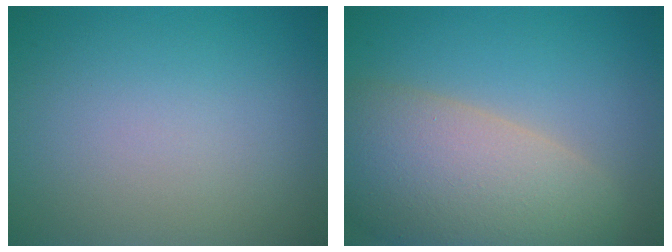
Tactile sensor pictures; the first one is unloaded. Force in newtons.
{"total": 10.4, "press": 10.4, "slide": 1.0}